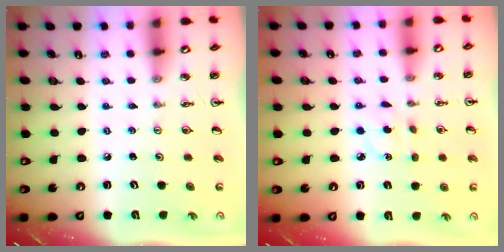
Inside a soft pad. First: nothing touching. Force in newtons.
{"total": 3.5, "press": 3.4, "slide": 0.7}